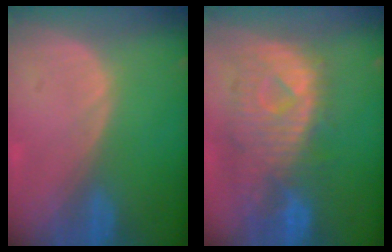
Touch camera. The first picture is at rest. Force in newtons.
{"total": 11.3, "press": 9.8, "slide": 5.6}